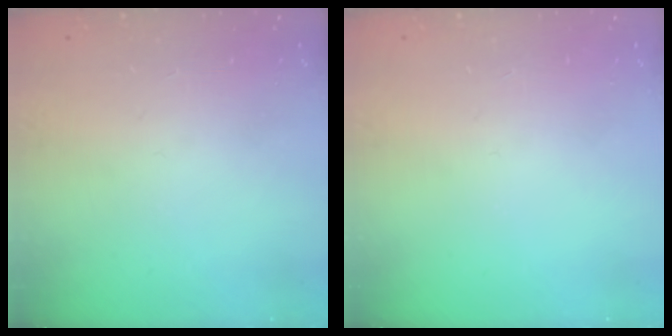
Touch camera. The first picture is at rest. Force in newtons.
{"total": 0.0}